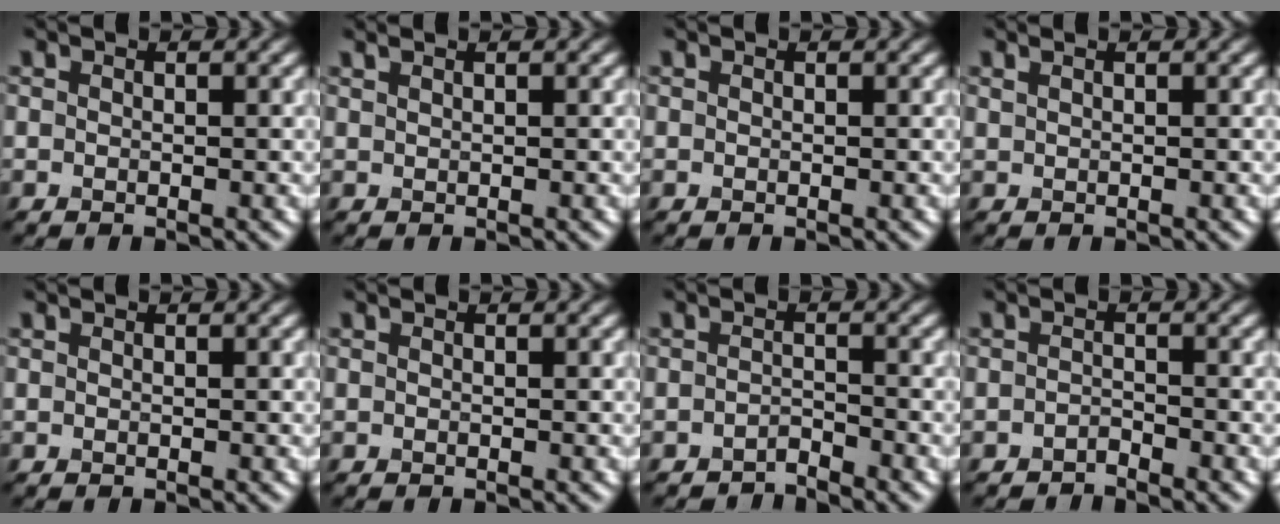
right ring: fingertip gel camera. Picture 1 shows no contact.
{"total": 0.8, "force": [0.6, 0.2, 0.4], "torque": [-0.006, -0.002, 0.010]}
{"total": 0.0}
{"total": 0.6, "force": [0.5, 0.2, 0.3], "torque": [-0.008, 0.001, 0.009]}
{"total": 0.0}
{"total": 0.0}
{"total": 1.5, "force": [-1.5, 0.1, 0.2], "torque": [-0.003, 0.004, -0.029]}
{"total": 1.1, "force": [-1.1, 0.2, 0.2], "torque": [-0.002, 0.004, -0.020]}